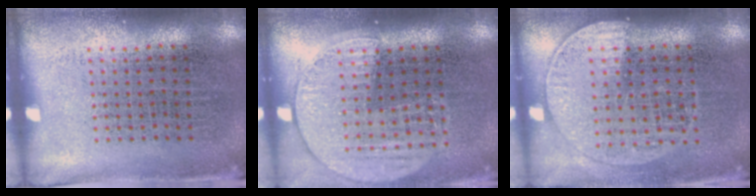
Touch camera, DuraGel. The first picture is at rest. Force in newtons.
{"total": 1.5, "press": 1.3, "slide": 0.7}
{"total": 1.3, "press": 1.2, "slide": 0.5}